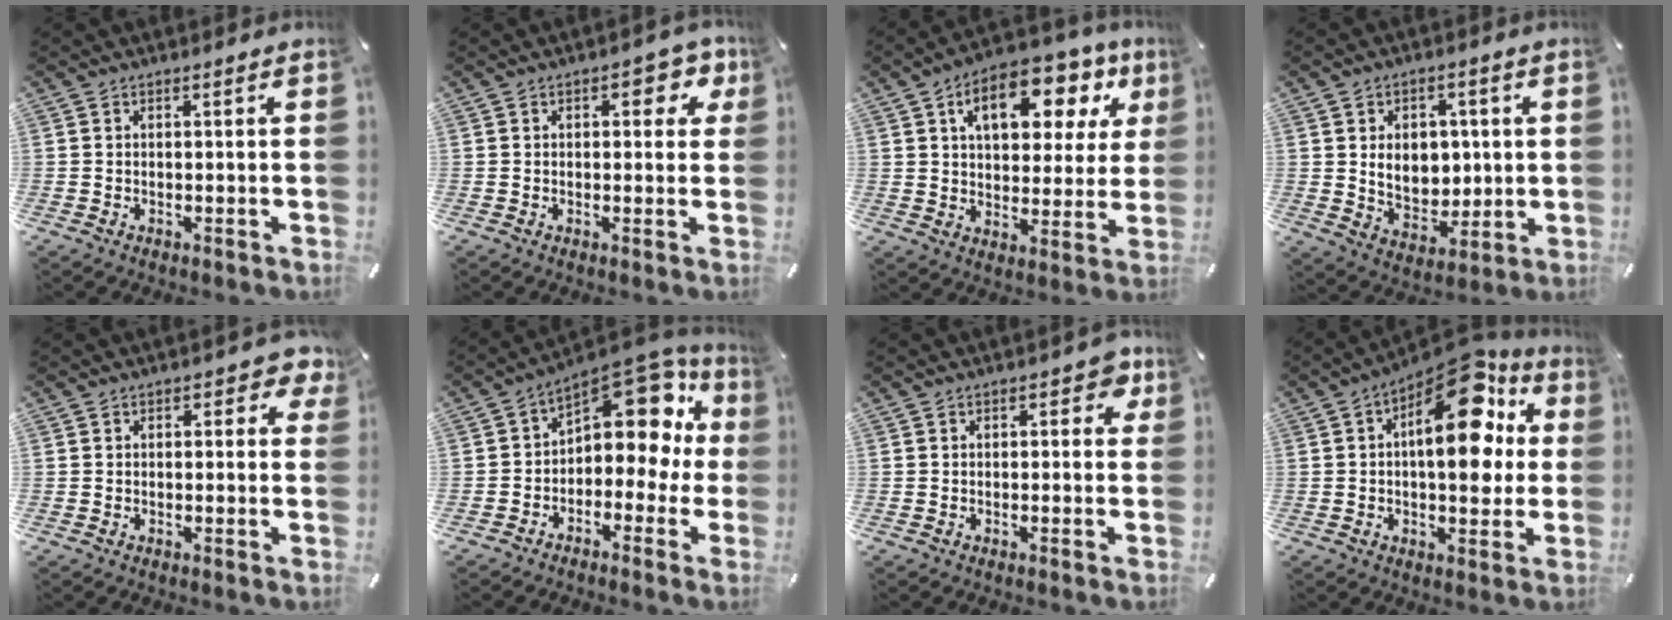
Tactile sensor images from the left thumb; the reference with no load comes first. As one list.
[{"total": 5.9, "force": [2.1, 3.4, 4.4], "torque": [-0.045, -0.004, 0.026]}, {"total": 15.6, "force": [7.4, 9.0, 10.4], "torque": [-0.155, -0.021, 0.122]}, {"total": 9.4, "force": [1.2, 7.6, 5.5], "torque": [-0.086, 0.002, 0.022]}, {"total": 3.1, "force": [1.2, 2.0, 2.0], "torque": [-0.018, 0.002, 0.015]}, {"total": 14.3, "force": [6.4, 8.5, 9.6], "torque": [-0.125, -0.057, 0.107]}, {"total": 3.9, "force": [1.2, 2.3, 2.8], "torque": [-0.026, 0.000, 0.013]}, {"total": 18.5, "force": [6.1, 8.8, 15.1], "torque": [-0.204, -0.041, 0.097]}]